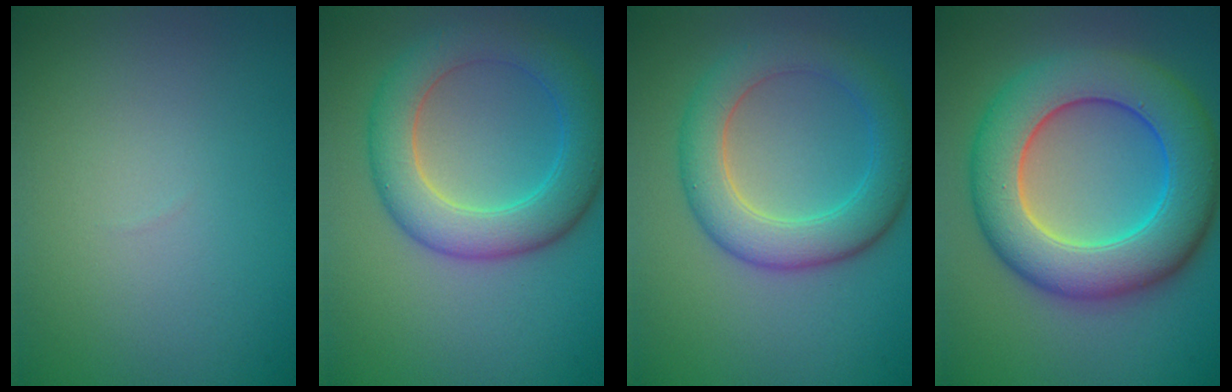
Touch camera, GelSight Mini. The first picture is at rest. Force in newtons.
{"total": 6.7, "press": 6.7, "slide": 0.1}
{"total": 5.9, "press": 5.9, "slide": 0.1}
{"total": 10.9, "press": 10.8, "slide": 0.6}